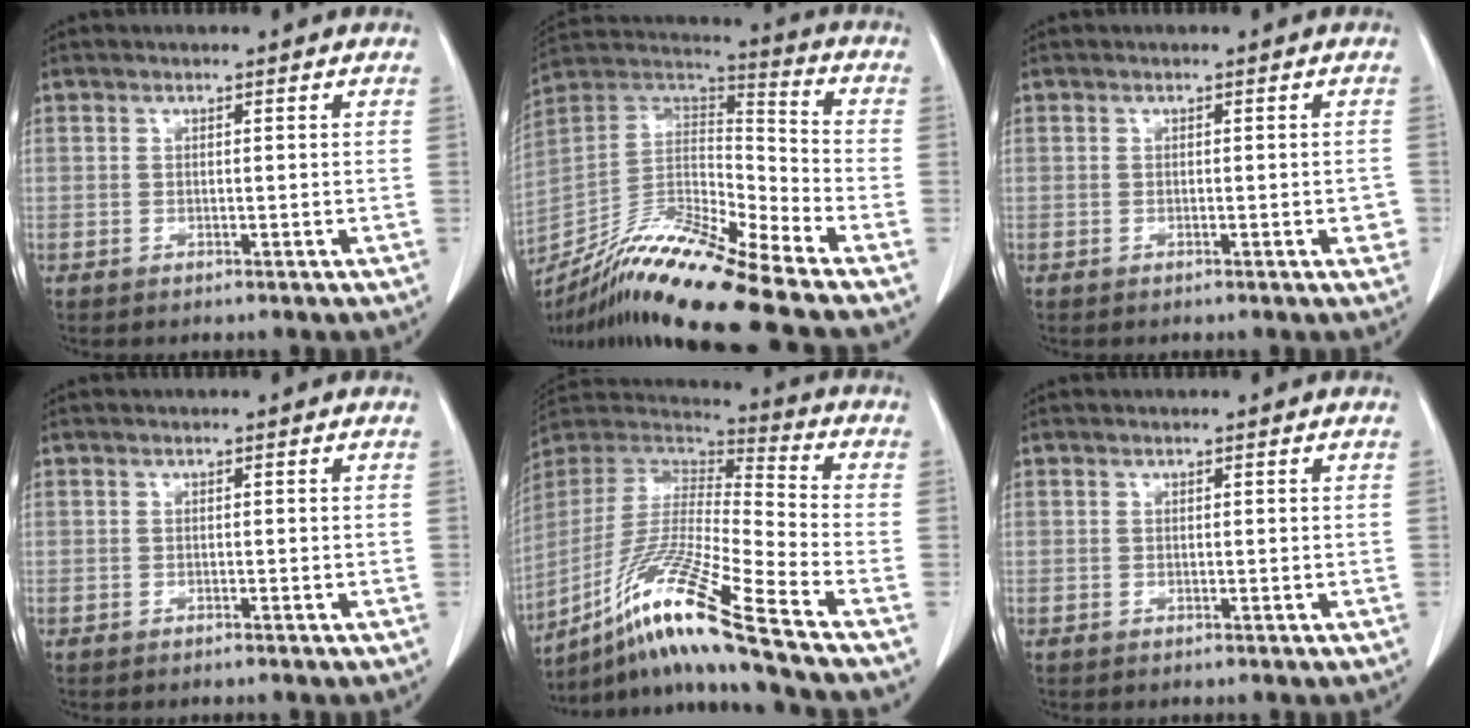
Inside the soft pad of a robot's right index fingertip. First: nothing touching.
{"total": 18.6, "force": [-14.8, -0.2, 11.3], "torque": [-0.221, -0.006, -0.276]}
{"total": 1.6, "force": [-0.6, 0.5, 1.4], "torque": [-0.008, 0.002, -0.008]}
{"total": 0.0}
{"total": 19.5, "force": [-12.7, -0.7, 14.8], "torque": [-0.325, -0.028, -0.240]}
{"total": 0.0}